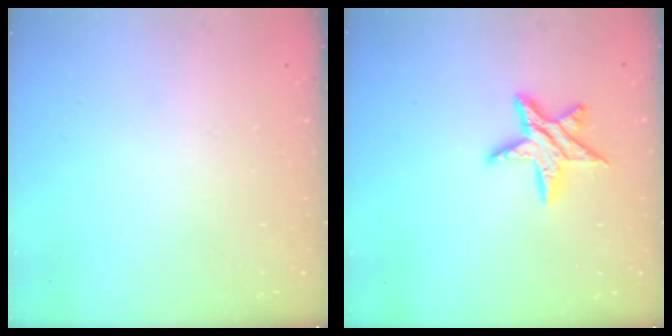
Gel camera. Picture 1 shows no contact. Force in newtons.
{"total": 10.6, "press": 10.6, "slide": 0.5}